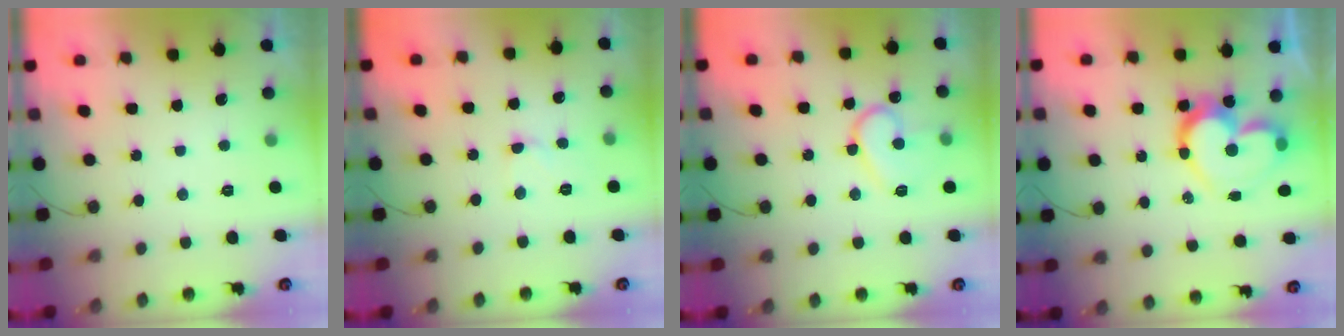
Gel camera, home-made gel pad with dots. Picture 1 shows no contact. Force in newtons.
{"total": 3.7, "press": 3.7, "slide": 0.3}
{"total": 12.9, "press": 12.8, "slide": 1.4}
{"total": 16.5, "press": 16.5, "slide": 1.5}